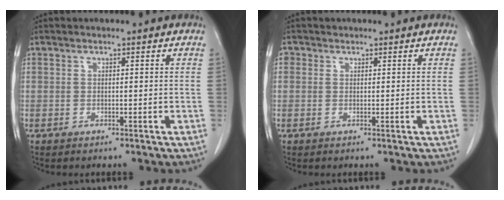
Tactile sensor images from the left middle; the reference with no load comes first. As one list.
[{"total": 1.0, "force": [0.5, 0.8, 0.2], "torque": [0.003, 0.002, 0.006]}]